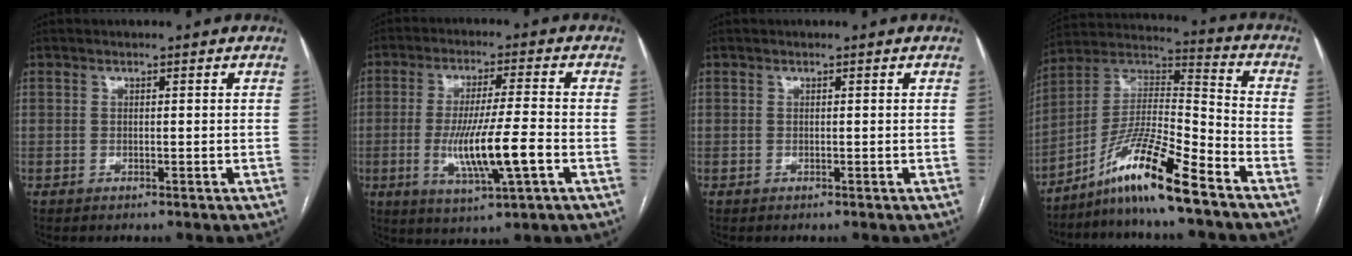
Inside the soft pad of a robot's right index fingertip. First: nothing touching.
{"total": 11.1, "force": [-2.8, 0.5, 10.7], "torque": [-0.203, -0.014, -0.048]}
{"total": 0.0}
{"total": 13.7, "force": [-9.6, 0.3, 9.8], "torque": [-0.186, 0.010, -0.176]}